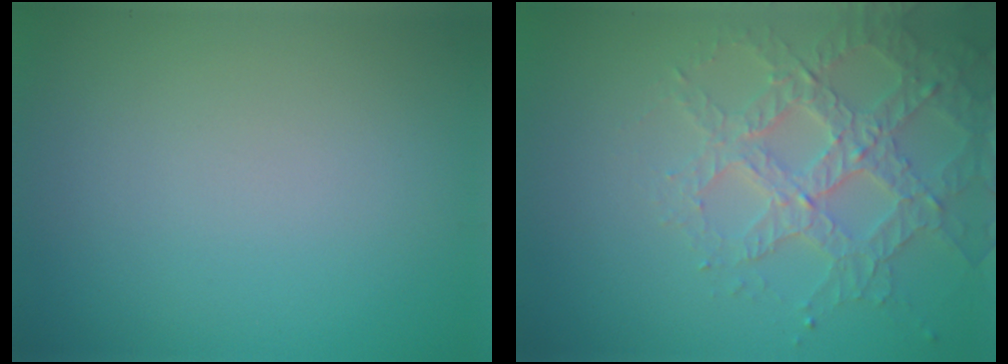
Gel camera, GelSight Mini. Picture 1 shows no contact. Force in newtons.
{"total": 3.7, "press": 3.7, "slide": 0.6}